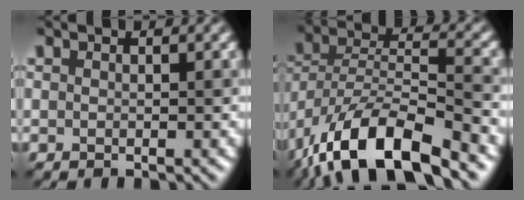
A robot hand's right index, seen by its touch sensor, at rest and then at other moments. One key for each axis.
{"total": 11.8, "fx": -7.6, "fy": 4.0, "fz": 8.0, "tx": -0.143, "ty": 0.005, "tz": -0.150}